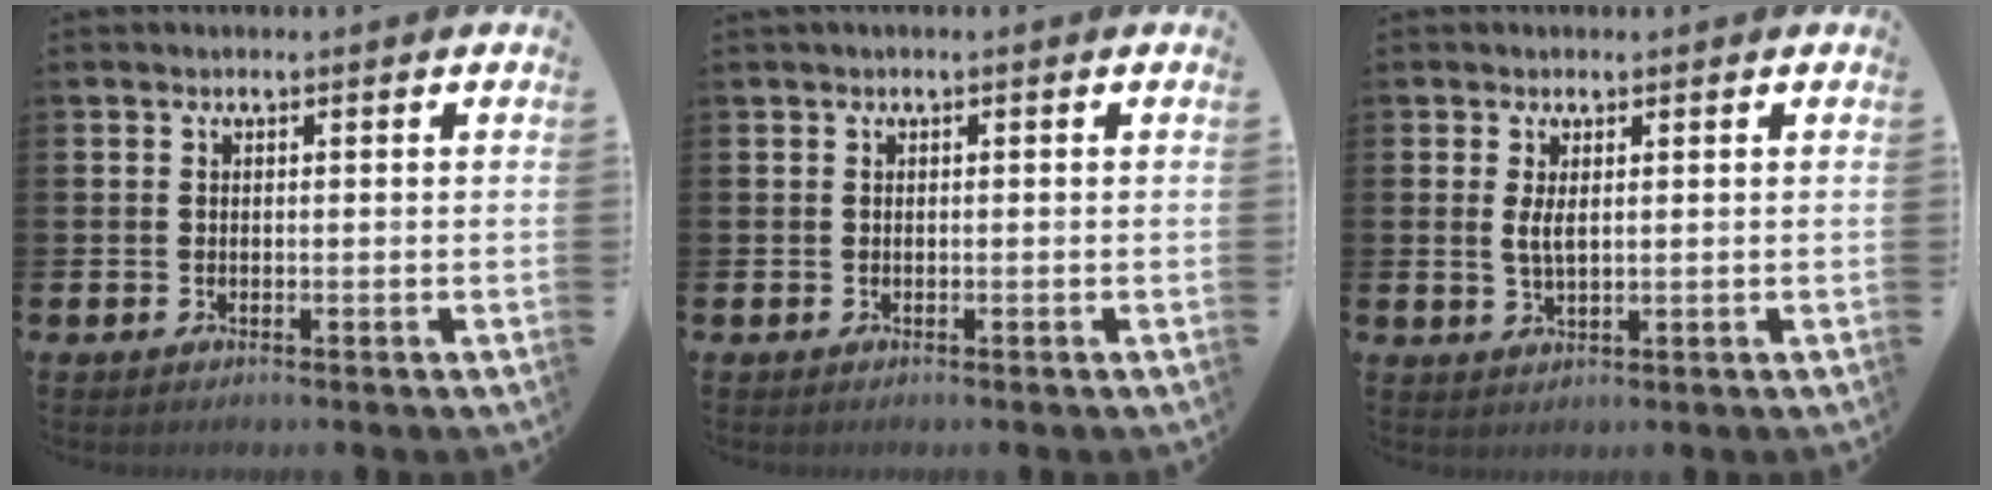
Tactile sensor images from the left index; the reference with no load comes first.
{"total": 0.0}
{"total": 2.4, "force": [1.0, 0.8, 2.0], "torque": [-0.038, 0.001, 0.016]}